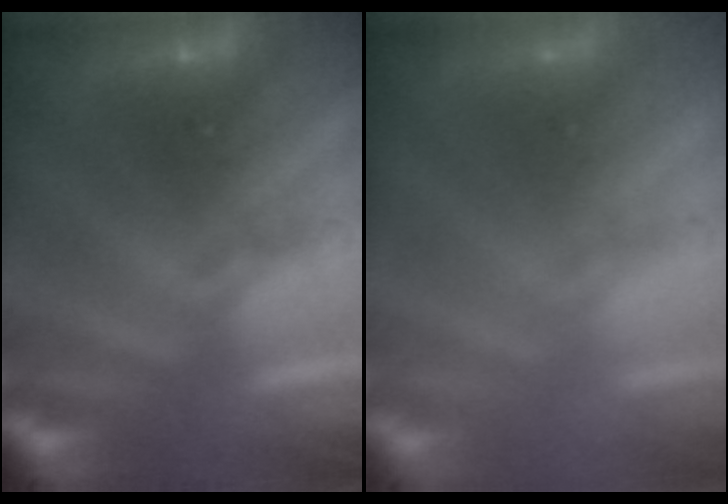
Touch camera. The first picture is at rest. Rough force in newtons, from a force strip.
{"total": 2.7}